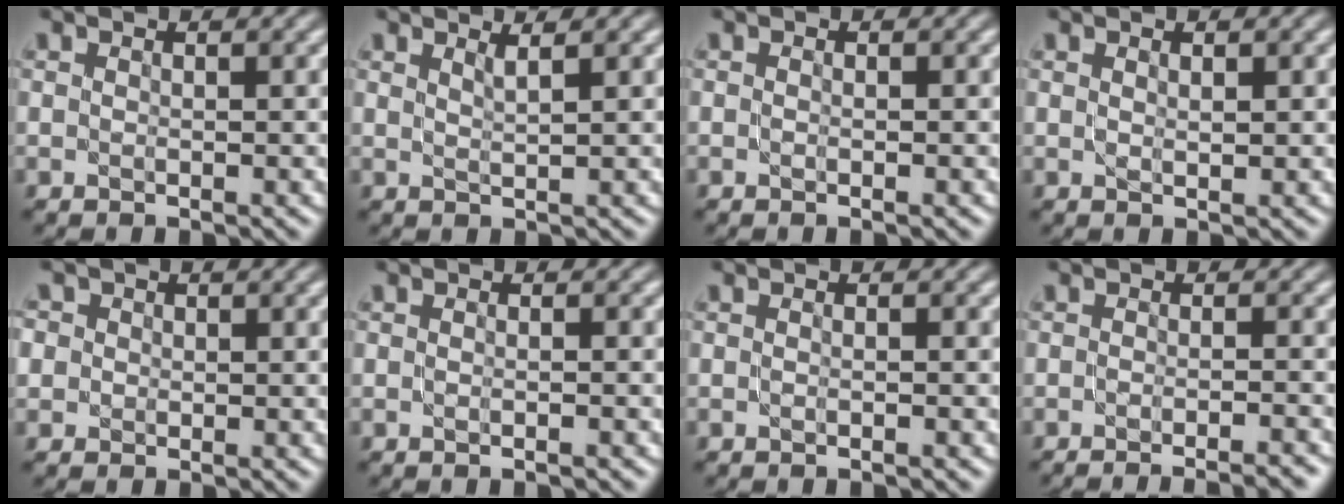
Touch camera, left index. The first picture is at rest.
{"total": 1.3, "force": [0.8, 0.4, 1.0], "torque": [-0.005, 0.002, 0.010]}
{"total": 0.8, "force": [-0.2, 0.3, 0.7], "torque": [-0.004, -0.004, -0.008]}
{"total": 0.9, "force": [0.4, 0.3, 0.8], "torque": [-0.015, -0.002, 0.007]}
{"total": 3.1, "force": [1.2, 2.6, 1.2], "torque": [-0.013, 0.018, 0.000]}
{"total": 1.6, "force": [-0.1, 0.8, 1.4], "torque": [0.006, -0.008, -0.017]}
{"total": 1.1, "force": [-0.3, 0.5, 1.0], "torque": [0.000, -0.004, -0.014]}
{"total": 5.4, "force": [-4.2, 1.3, 3.1], "torque": [-0.024, 0.002, -0.044]}